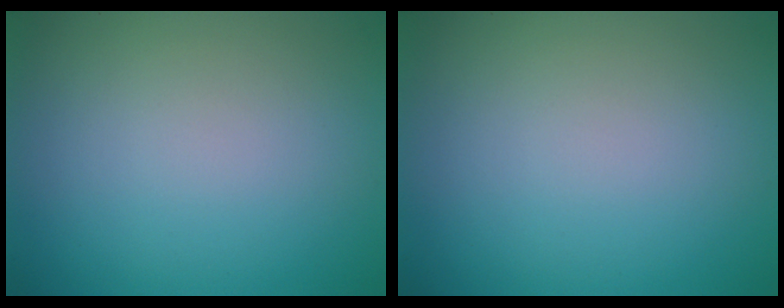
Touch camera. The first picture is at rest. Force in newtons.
{"total": 0.0}